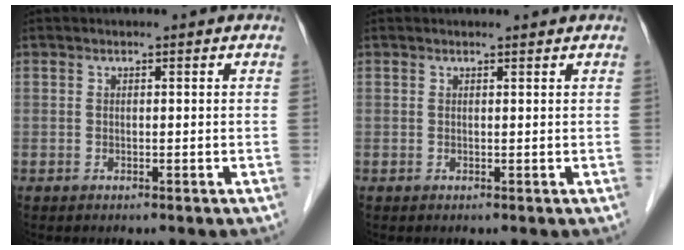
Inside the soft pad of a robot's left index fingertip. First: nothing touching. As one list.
[{"total": 0.8, "force": [0.8, -0.1, 0.0], "torque": [-0.008, -0.002, 0.010]}]